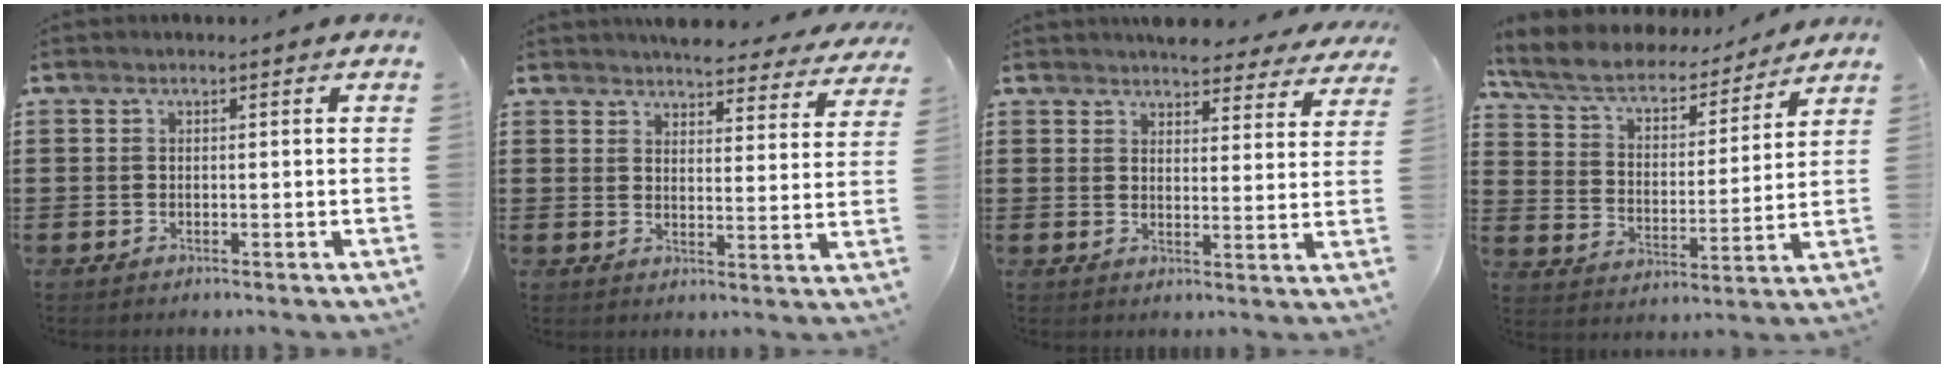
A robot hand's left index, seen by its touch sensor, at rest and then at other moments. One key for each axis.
{"total": 4.7, "fx": 4.6, "fy": 0.4, "fz": 0.7, "tx": -0.017, "ty": -0.029, "tz": 0.081}
{"total": 4.5, "fx": 4.4, "fy": 0.7, "fz": 0.7, "tx": -0.015, "ty": -0.023, "tz": 0.078}
{"total": 6.6, "fx": 5.6, "fy": 2.0, "fz": 2.9, "tx": -0.081, "ty": -0.036, "tz": 0.093}